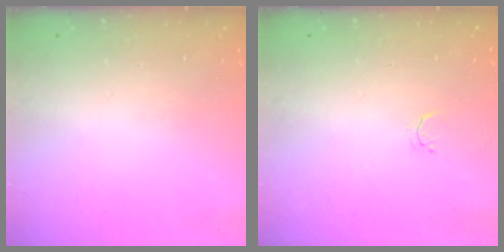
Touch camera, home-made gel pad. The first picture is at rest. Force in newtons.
{"total": 2.1, "press": 2.1, "slide": 0.4}